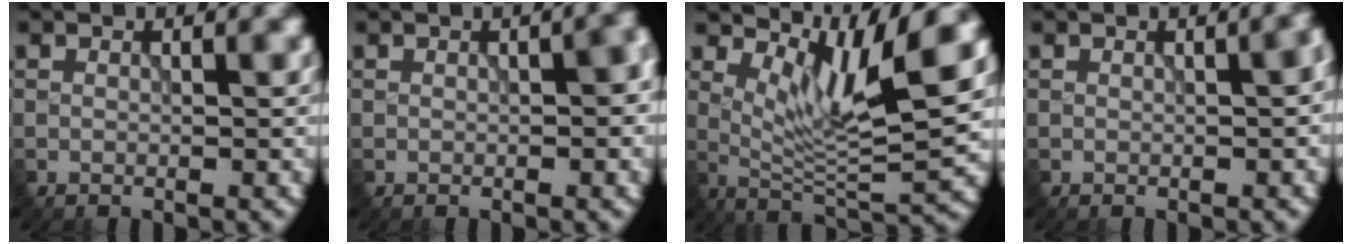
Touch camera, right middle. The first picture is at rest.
{"total": 3.3, "force": [-0.1, 1.5, 2.9], "torque": [-0.027, 0.000, 0.009]}
{"total": 7.0, "force": [3.6, 1.3, 5.8], "torque": [-0.106, -0.015, 0.072]}
{"total": 2.4, "force": [-0.1, 1.0, 2.2], "torque": [-0.016, -0.002, 0.010]}